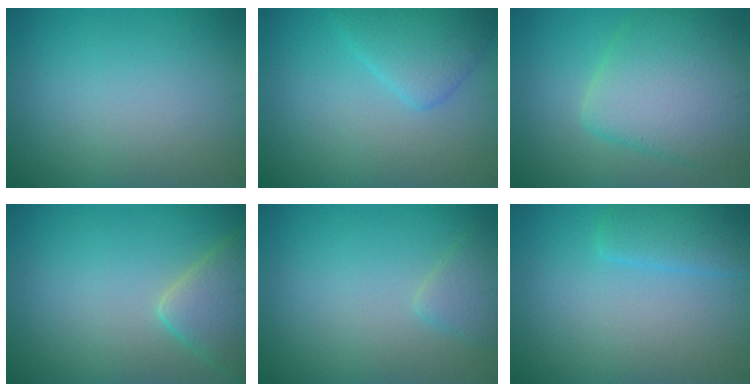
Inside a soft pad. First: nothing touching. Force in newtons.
{"total": 2.3, "press": 2.3, "slide": 0.0}
{"total": 7.3, "press": 7.3, "slide": 0.2}
{"total": 4.4, "press": 4.4, "slide": 0.2}
{"total": 1.7, "press": 1.7, "slide": 0.2}
{"total": 2.5, "press": 2.5, "slide": 0.3}